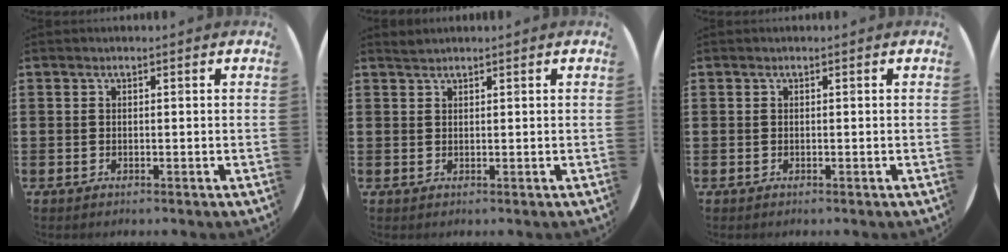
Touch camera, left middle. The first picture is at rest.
{"total": 0.5, "force": [0.5, 0.0, -0.1], "torque": [0.001, 0.002, 0.010]}
{"total": 0.0}